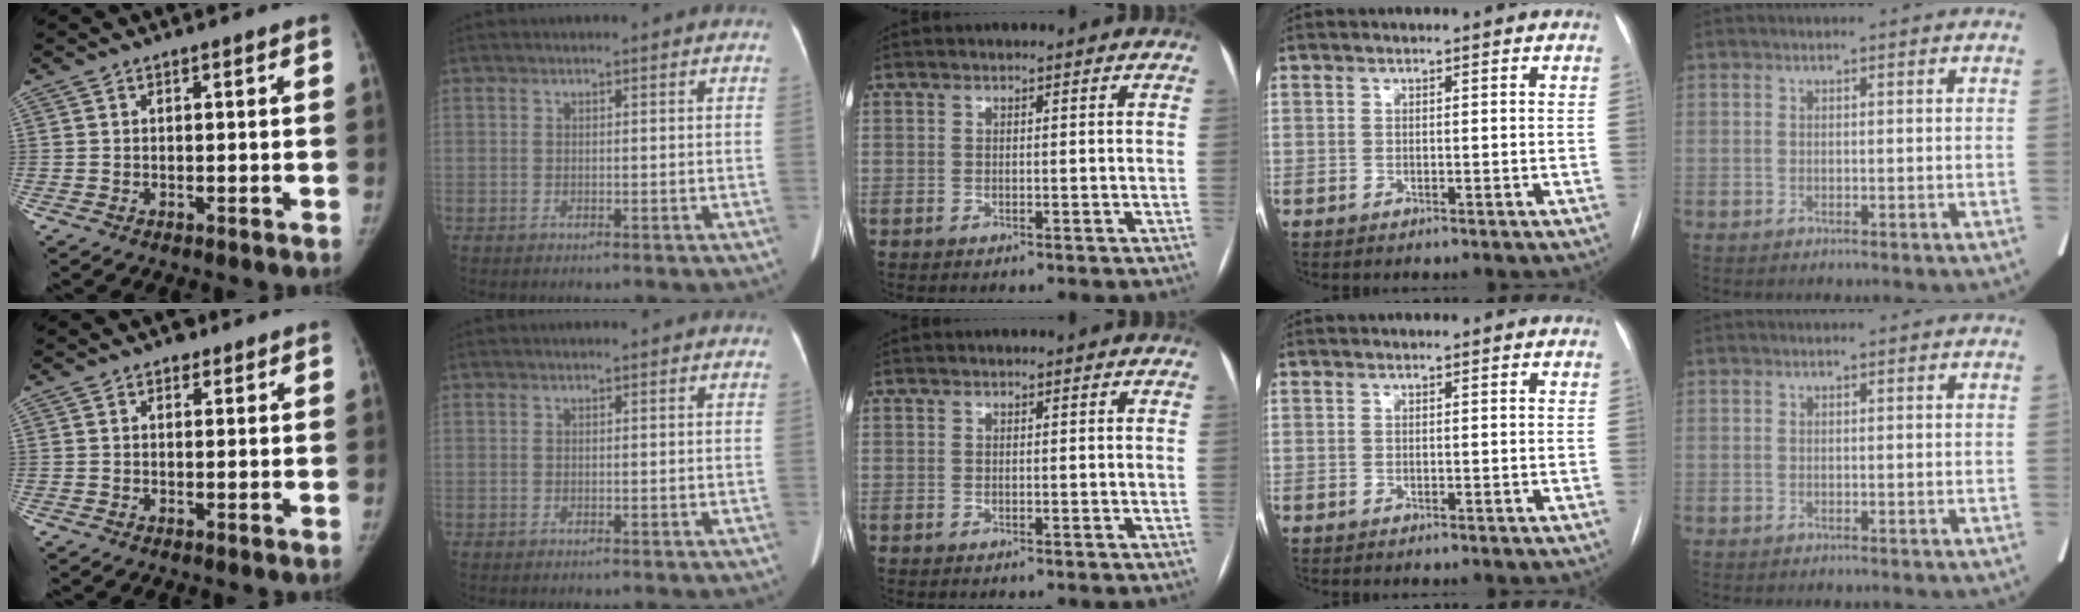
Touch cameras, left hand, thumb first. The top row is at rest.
{"thumb": {"total": 1.9, "force": [1.2, 1.2, 0.7], "torque": [0.005, -0.004, 0.011]}}